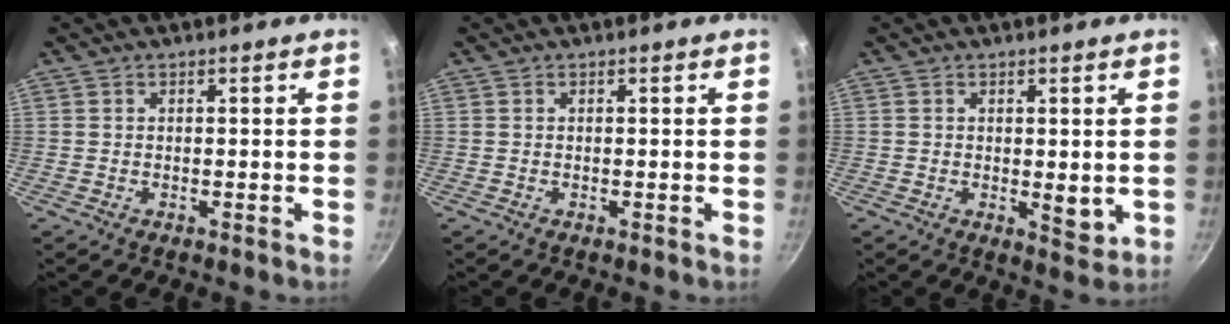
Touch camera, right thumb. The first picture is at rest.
{"total": 0.0}
{"total": 3.7, "force": [0.1, 1.8, 3.2], "torque": [-0.044, -0.016, 0.003]}